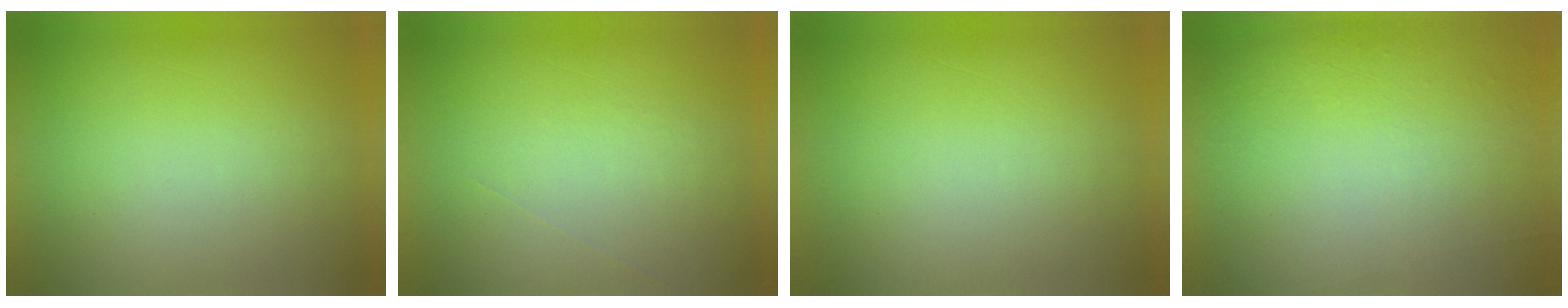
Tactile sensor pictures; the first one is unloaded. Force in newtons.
{"total": 1.0}
{"total": 0.0}
{"total": 5.8}